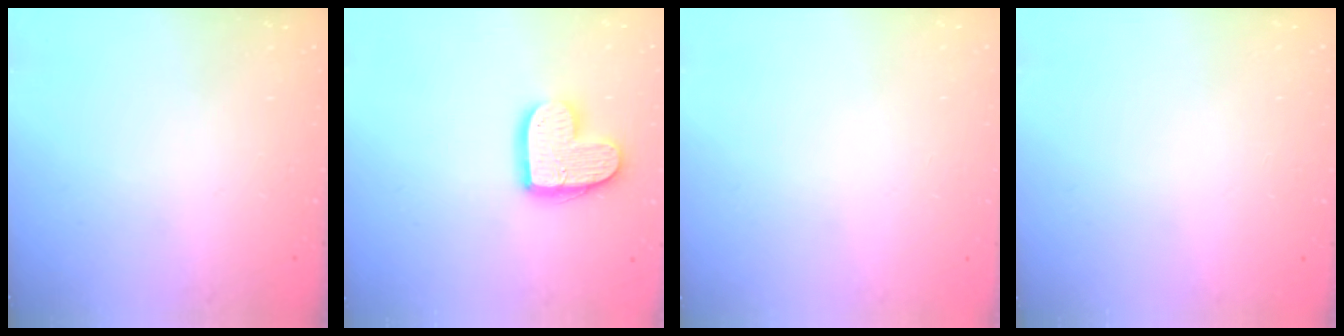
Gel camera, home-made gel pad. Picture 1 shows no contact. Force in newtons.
{"total": 13.8, "press": 13.8, "slide": 0.9}
{"total": 0.0}
{"total": 0.0}